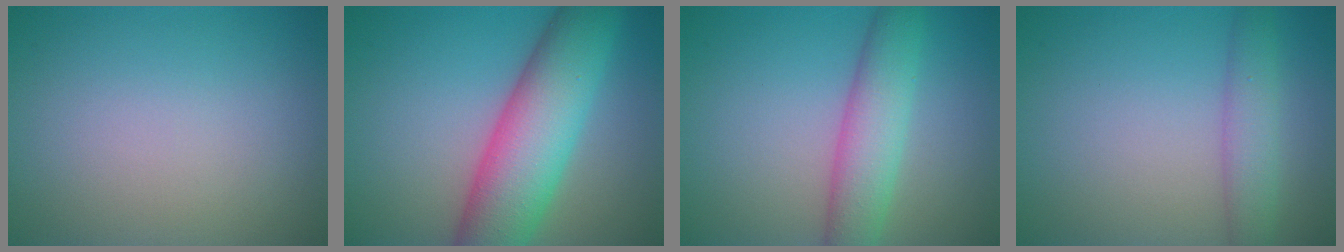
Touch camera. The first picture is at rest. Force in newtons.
{"total": 9.9, "press": 9.9, "slide": 0.3}
{"total": 4.7, "press": 4.7, "slide": 0.1}
{"total": 3.0, "press": 3.0, "slide": 0.1}